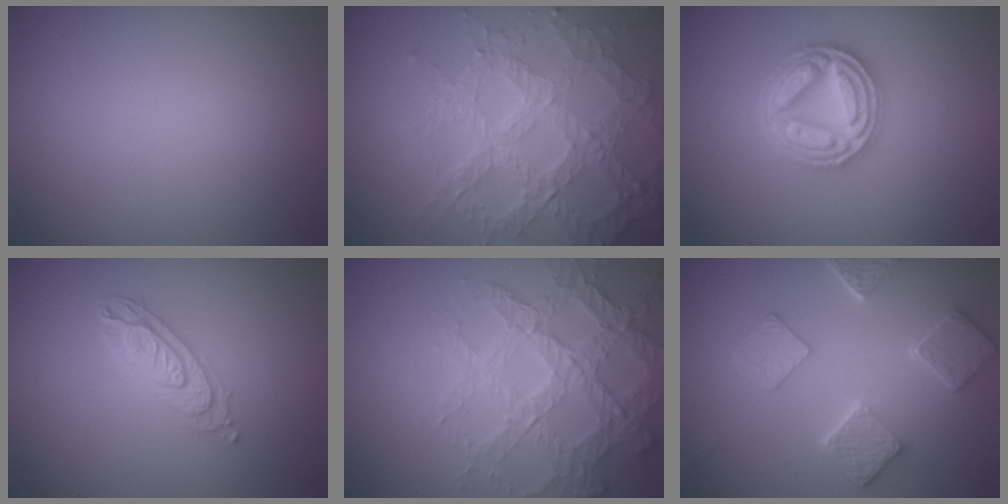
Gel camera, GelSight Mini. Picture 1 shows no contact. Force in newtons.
{"total": 6.9, "press": 5.3, "slide": 4.5}
{"total": 5.1, "press": 5.0, "slide": 0.8}
{"total": 2.3, "press": 2.2, "slide": 0.5}
{"total": 6.4, "press": 5.1, "slide": 3.8}
{"total": 5.4, "press": 4.4, "slide": 3.2}